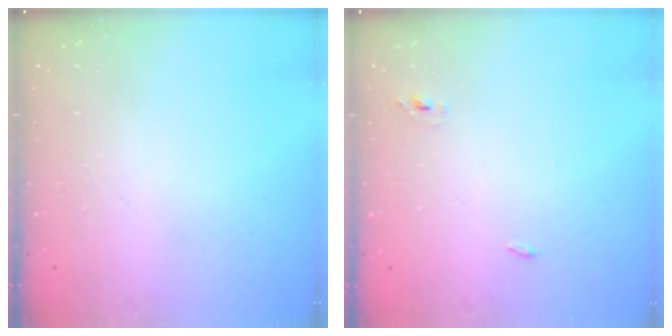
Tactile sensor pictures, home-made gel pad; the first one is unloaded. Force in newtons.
{"total": 2.7, "press": 2.6, "slide": 0.8}